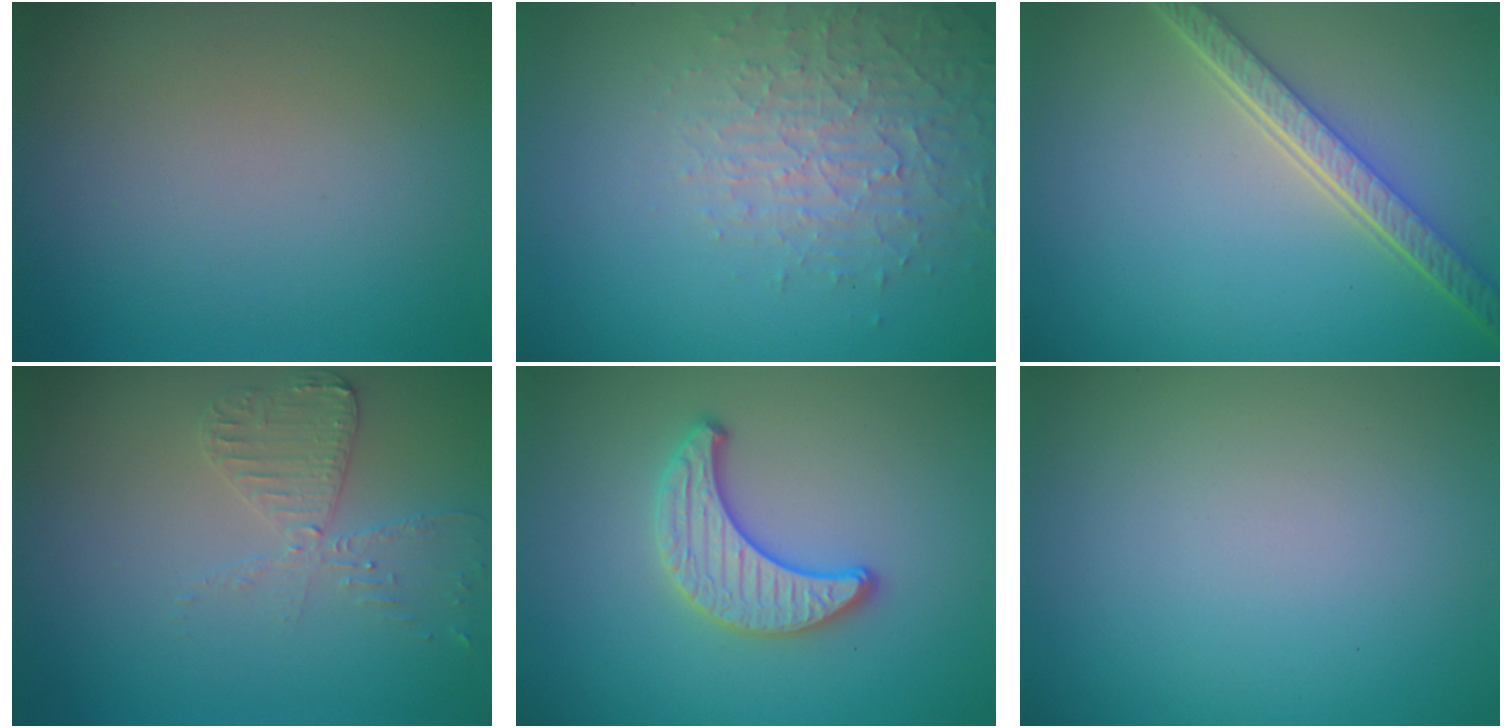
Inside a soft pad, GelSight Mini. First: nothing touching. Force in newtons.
{"total": 4.1, "press": 4.0, "slide": 0.9}
{"total": 5.0, "press": 3.7, "slide": 3.4}
{"total": 2.9, "press": 2.8, "slide": 0.6}
{"total": 3.2, "press": 3.1, "slide": 0.8}
{"total": 0.0}